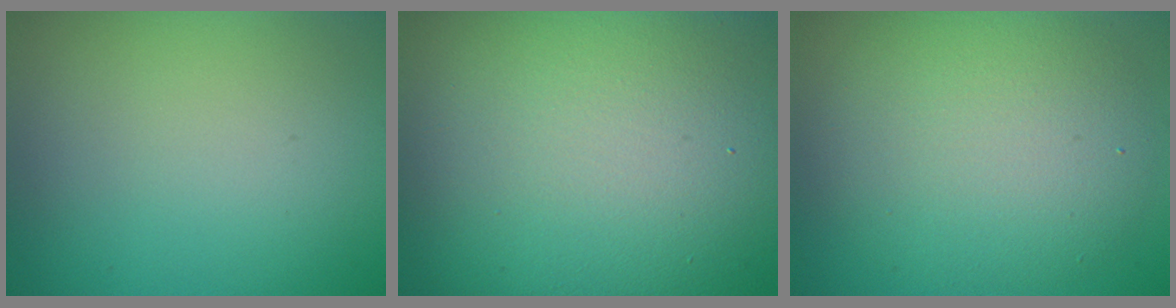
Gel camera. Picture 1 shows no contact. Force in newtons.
{"total": 19.6, "press": 19.6, "slide": 0.7}
{"total": 7.1, "press": 7.1, "slide": 0.6}